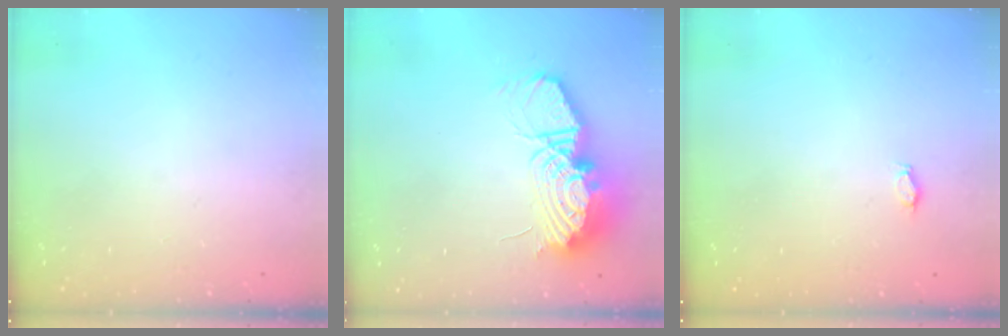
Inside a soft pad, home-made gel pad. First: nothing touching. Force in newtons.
{"total": 16.7, "press": 16.6, "slide": 1.5}
{"total": 2.7, "press": 2.4, "slide": 1.1}